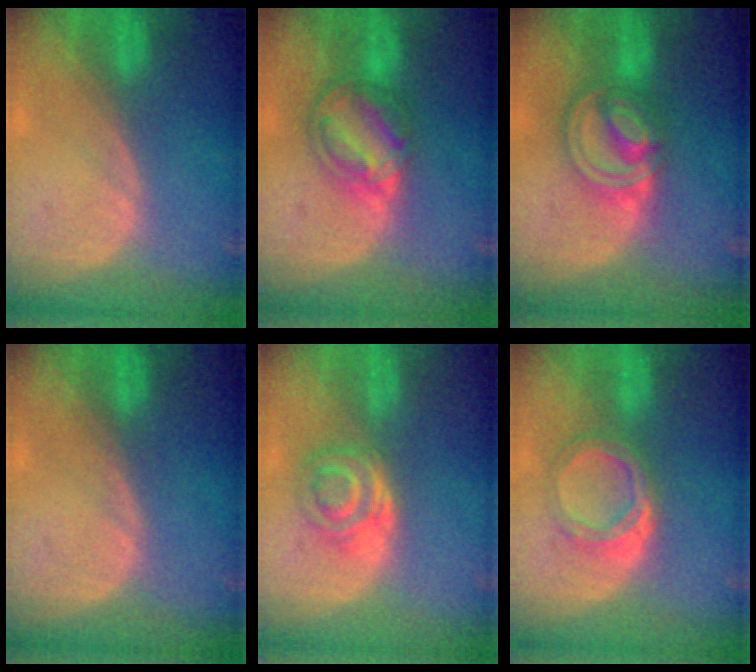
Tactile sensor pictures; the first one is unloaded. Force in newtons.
{"total": 7.5, "press": 6.6, "slide": 3.6}
{"total": 8.1, "press": 7.0, "slide": 4.1}
{"total": 0.0}
{"total": 5.2, "press": 4.8, "slide": 1.9}
{"total": 5.6, "press": 5.0, "slide": 2.5}